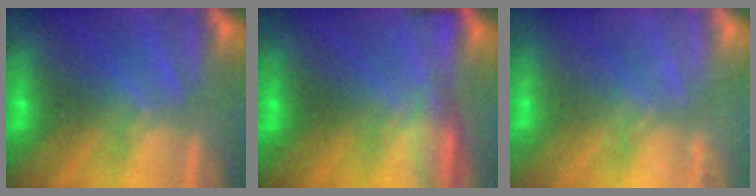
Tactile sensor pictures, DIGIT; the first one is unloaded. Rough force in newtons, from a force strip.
{"total": 5.0}
{"total": 1.9}